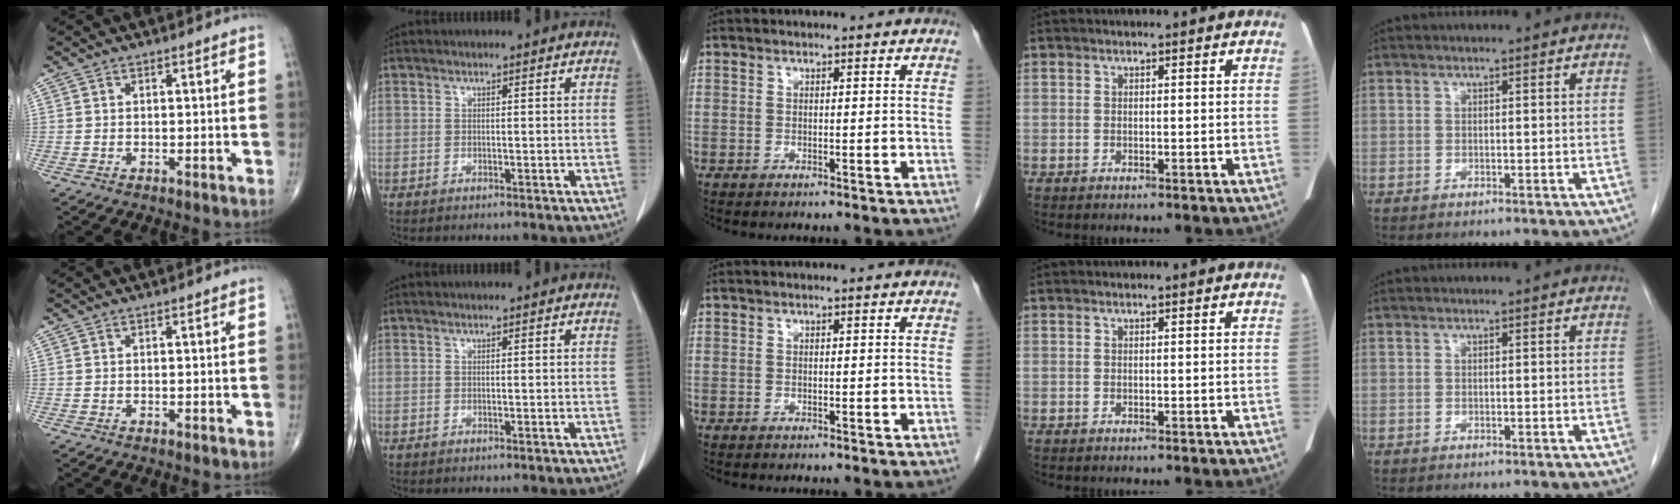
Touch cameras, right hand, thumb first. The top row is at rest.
{}